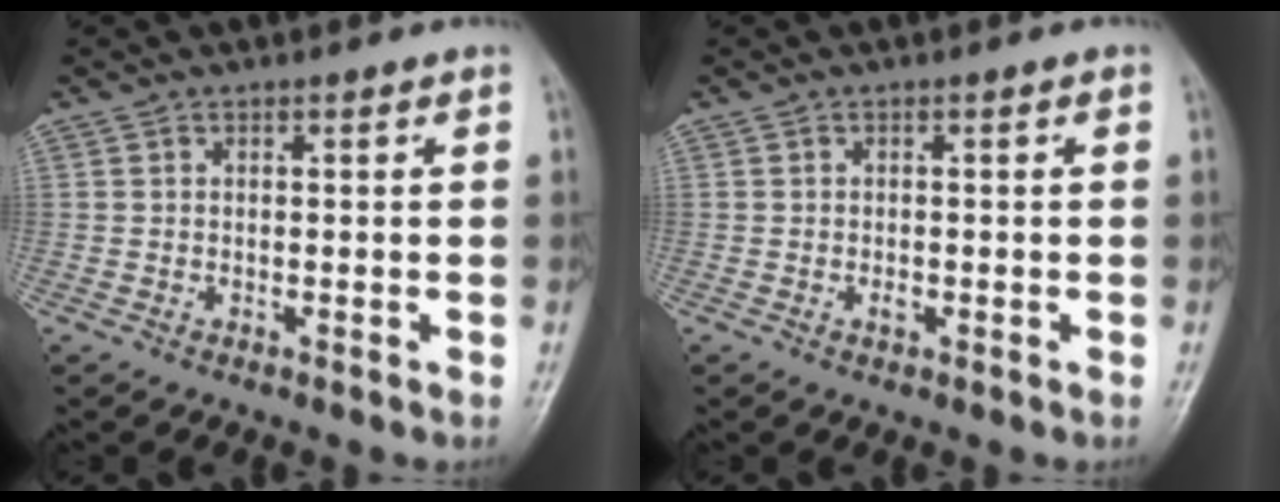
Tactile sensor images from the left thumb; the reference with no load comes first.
{"total": 1.3, "force": [-0.4, 0.7, 0.9], "torque": [-0.014, 0.005, -0.005]}